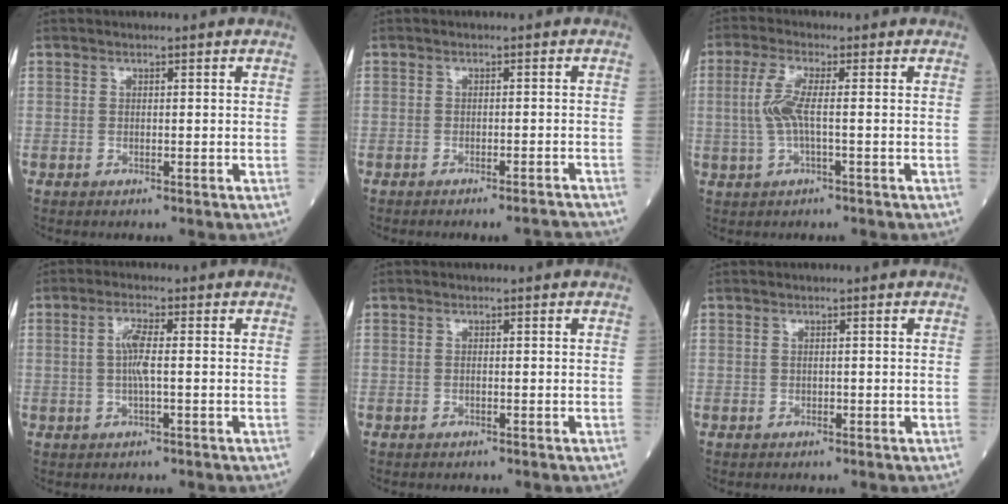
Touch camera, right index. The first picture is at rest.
{"total": 4.7, "force": [-4.5, -0.2, 1.1], "torque": [-0.002, -0.003, -0.057]}
{"total": 4.8, "force": [0.0, 0.7, 4.8], "torque": [-0.116, 0.004, -0.004]}
{"total": 3.6, "force": [0.0, 0.2, 3.6], "torque": [-0.076, 0.002, 0.000]}
{"total": 0.0}
{"total": 0.0}